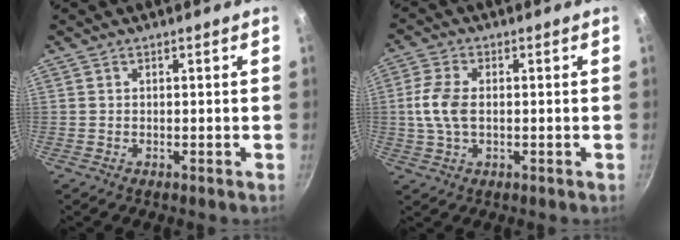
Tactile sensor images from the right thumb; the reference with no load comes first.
{"total": 6.9, "force": [0.1, 4.1, 5.6], "torque": [-0.119, 0.009, 0.000]}